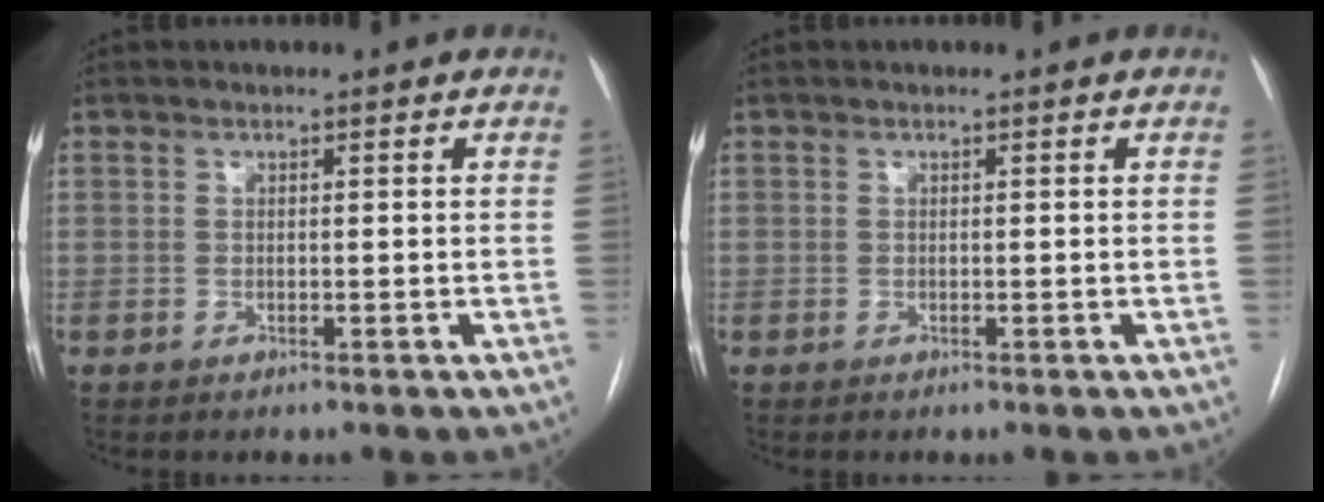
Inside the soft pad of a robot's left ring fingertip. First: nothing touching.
{"total": 0.0}